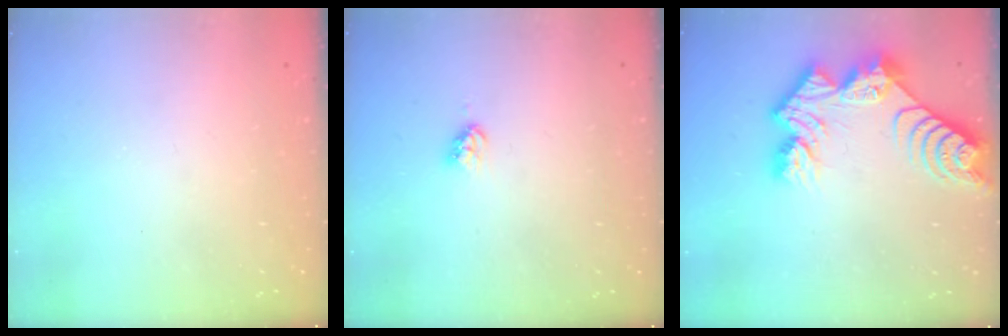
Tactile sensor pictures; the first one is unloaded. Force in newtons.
{"total": 3.1, "press": 3.1, "slide": 0.5}
{"total": 13.1, "press": 13.1, "slide": 1.0}